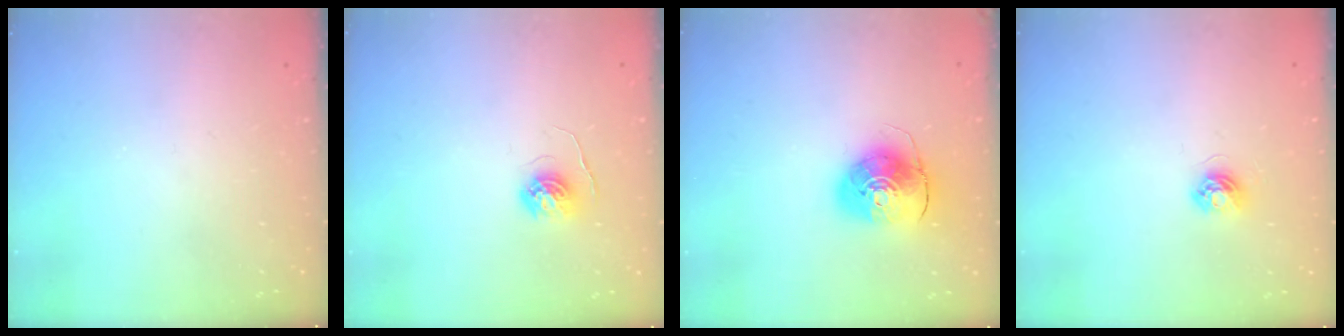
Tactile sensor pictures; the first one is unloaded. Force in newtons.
{"total": 5.5, "press": 5.5, "slide": 0.3}
{"total": 9.2, "press": 9.1, "slide": 1.2}
{"total": 4.4, "press": 4.4, "slide": 0.5}